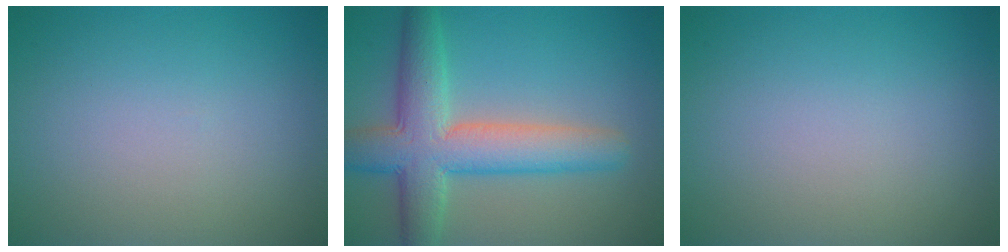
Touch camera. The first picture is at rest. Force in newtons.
{"total": 7.5, "press": 7.5, "slide": 0.5}
{"total": 0.0}